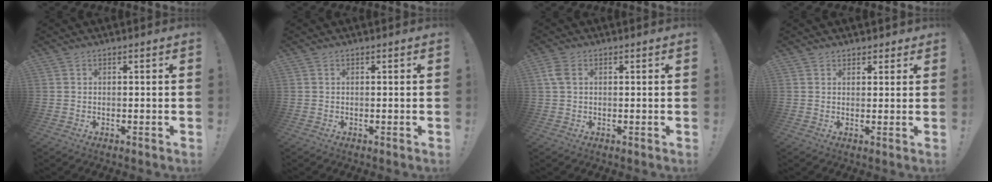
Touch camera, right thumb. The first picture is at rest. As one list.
[{"total": 0.0}, {"total": 3.2, "force": [1.1, 1.8, 2.5], "torque": [-0.060, 0.004, 0.019]}, {"total": 1.9, "force": [1.3, 1.3, 0.3], "torque": [0.010, -0.008, 0.022]}]